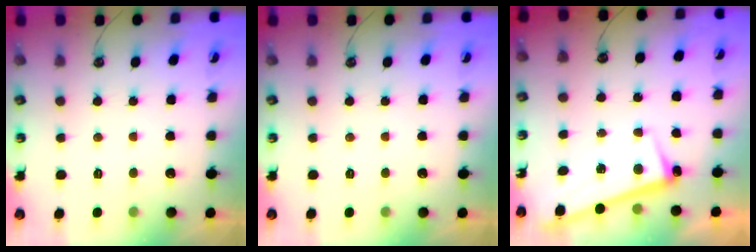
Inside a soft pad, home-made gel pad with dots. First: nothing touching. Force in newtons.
{"total": 0.0}
{"total": 2.7, "press": 2.7, "slide": 0.5}